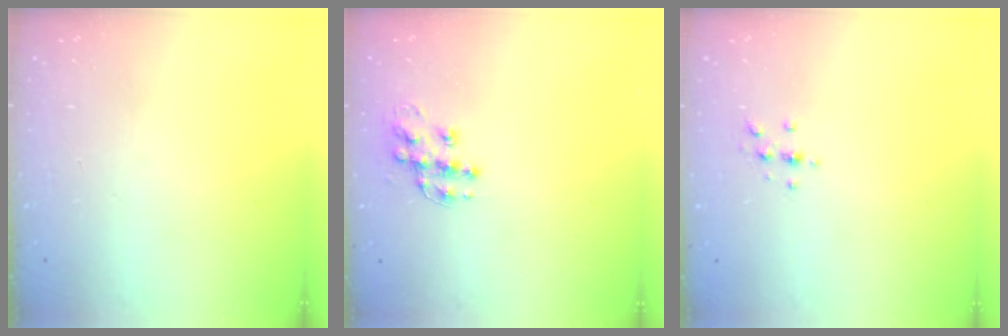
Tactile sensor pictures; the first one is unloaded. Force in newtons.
{"total": 10.7, "press": 10.7, "slide": 0.6}
{"total": 2.4, "press": 2.4, "slide": 0.3}